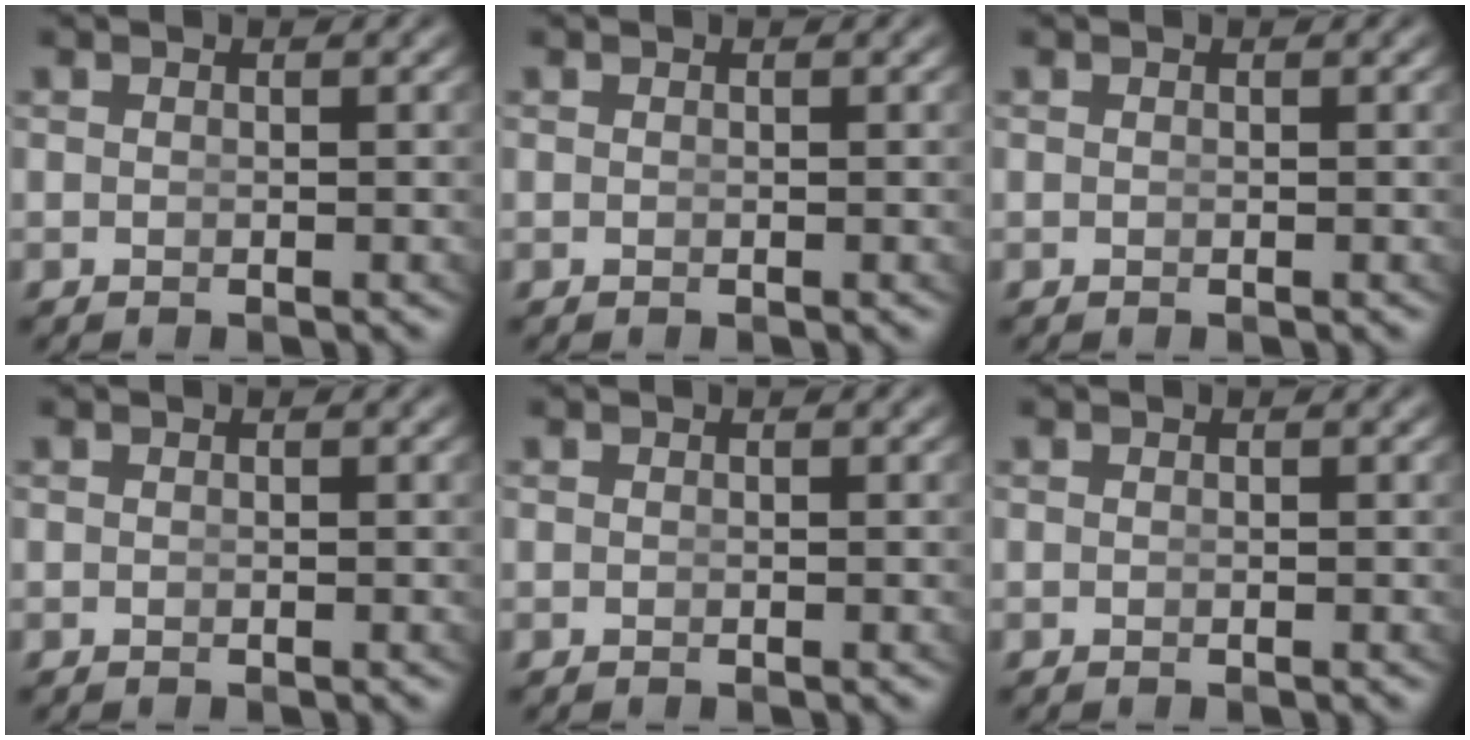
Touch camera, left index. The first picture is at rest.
{"total": 0.0}
{"total": 0.0}
{"total": 0.0}
{"total": 0.0}
{"total": 0.0}